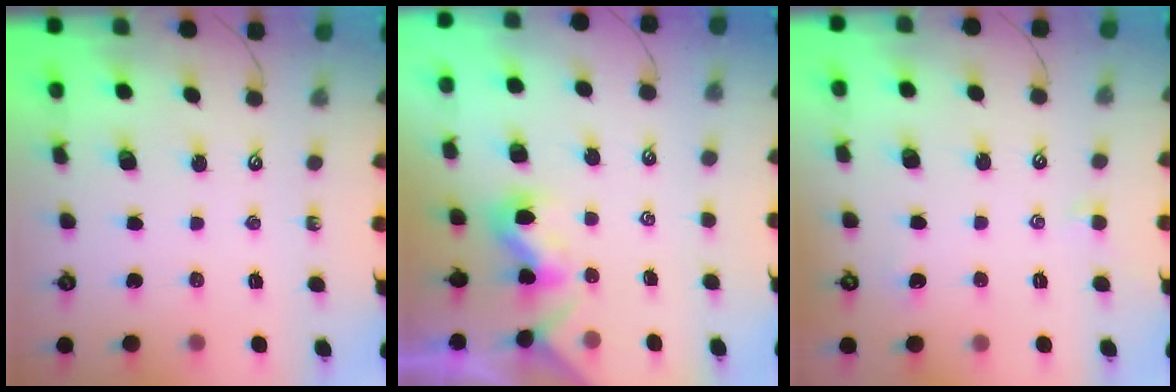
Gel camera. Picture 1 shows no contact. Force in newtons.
{"total": 0.7, "press": 0.6, "slide": 0.3}
{"total": 2.7, "press": 2.6, "slide": 0.3}